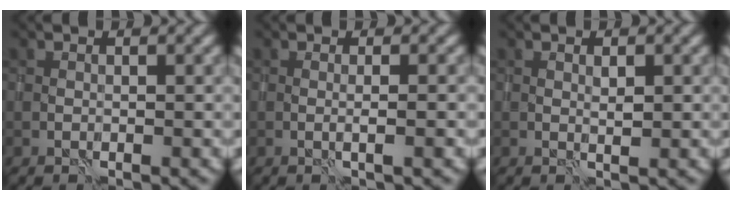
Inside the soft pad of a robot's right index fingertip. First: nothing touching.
{"total": 1.4, "force": [0.0, 0.2, 1.4], "torque": [-0.018, -0.001, -0.004]}
{"total": 1.0, "force": [0.5, 0.3, 0.8], "torque": [-0.014, -0.002, 0.009]}